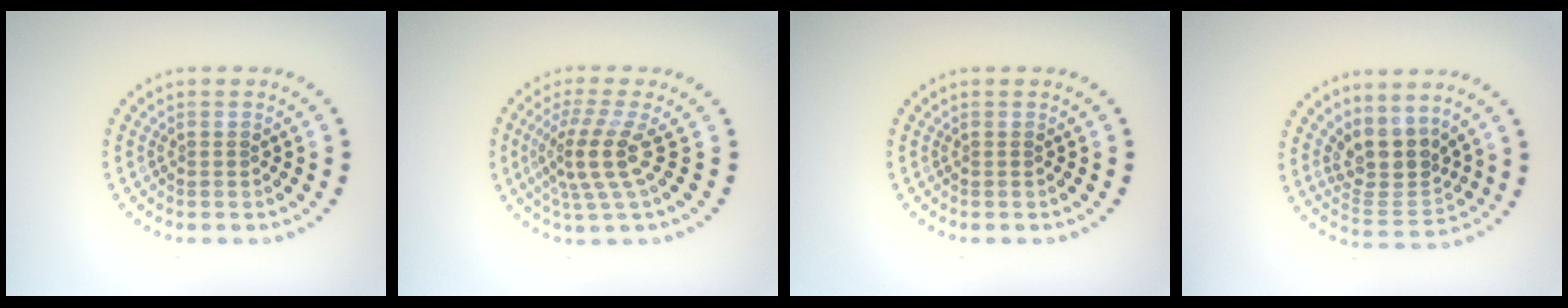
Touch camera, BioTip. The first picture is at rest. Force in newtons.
{"total": 4.0, "press": 2.8, "slide": 2.8}
{"total": 0.0}
{"total": 4.0, "press": 3.1, "slide": 2.5}